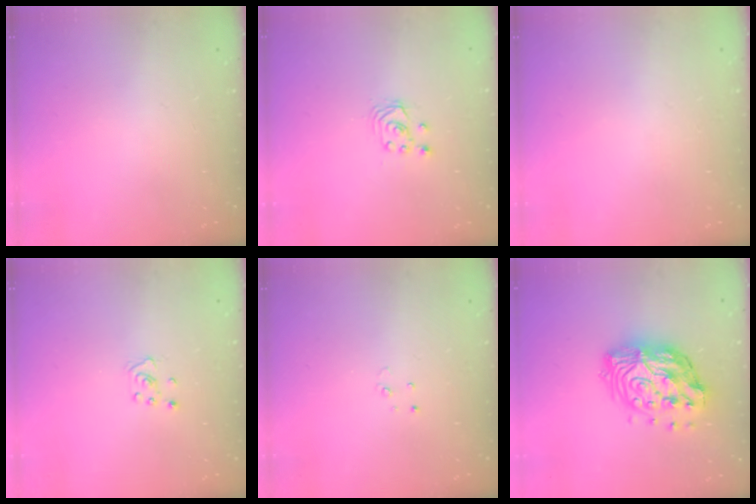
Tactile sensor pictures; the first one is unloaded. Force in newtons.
{"total": 2.5, "press": 2.5, "slide": 0.3}
{"total": 0.0}
{"total": 2.8, "press": 2.8, "slide": 0.3}
{"total": 2.3, "press": 2.3, "slide": 0.2}
{"total": 16.0, "press": 16.0, "slide": 1.1}